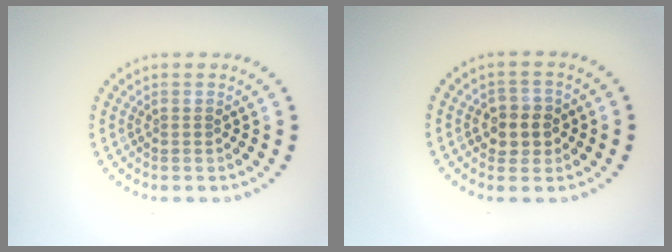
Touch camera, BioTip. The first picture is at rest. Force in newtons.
{"total": 2.8, "press": 2.7, "slide": 0.7}